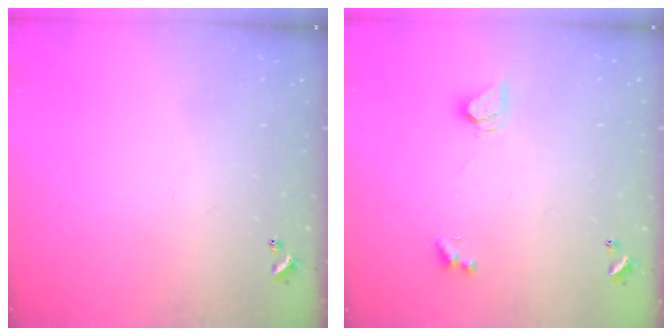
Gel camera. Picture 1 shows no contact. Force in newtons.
{"total": 2.1, "press": 2.0, "slide": 0.3}